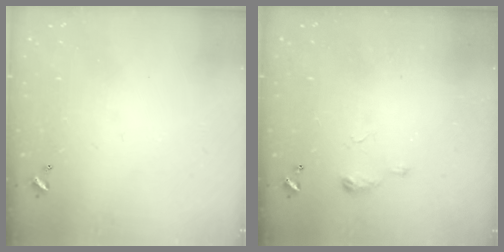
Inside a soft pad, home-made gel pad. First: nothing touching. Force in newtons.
{"total": 5.4, "press": 5.3, "slide": 0.8}